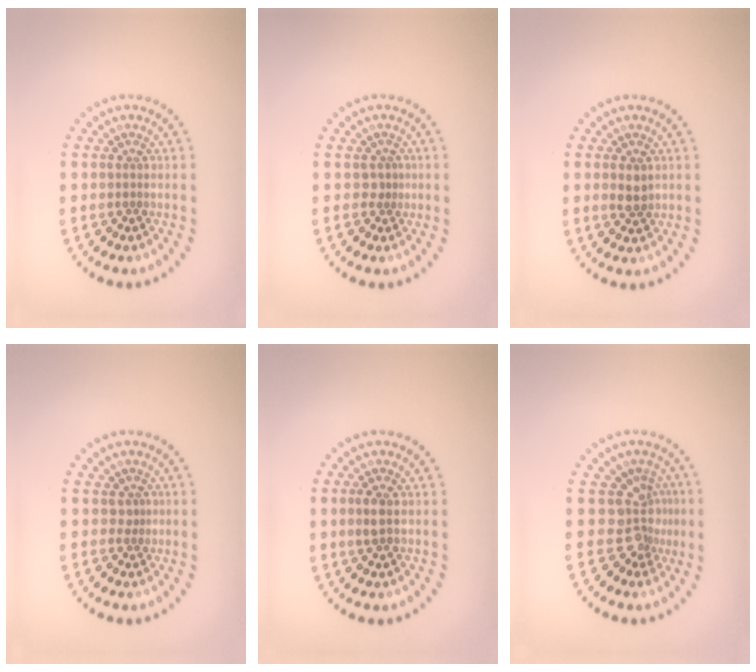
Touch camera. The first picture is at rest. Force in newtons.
{"total": 0.8, "press": 0.5, "slide": 0.7}
{"total": 1.7, "press": 1.6, "slide": 0.2}
{"total": 0.6, "press": 0.3, "slide": 0.5}
{"total": 1.3, "press": 1.3, "slide": 0.4}
{"total": 3.1, "press": 2.2, "slide": 2.2}